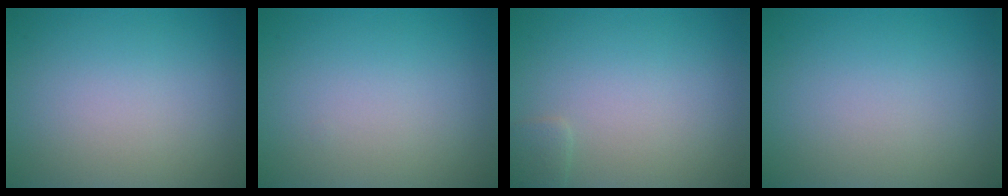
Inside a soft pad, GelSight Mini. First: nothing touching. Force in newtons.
{"total": 0.0}
{"total": 0.8, "press": 0.8, "slide": 0.0}
{"total": 0.0}